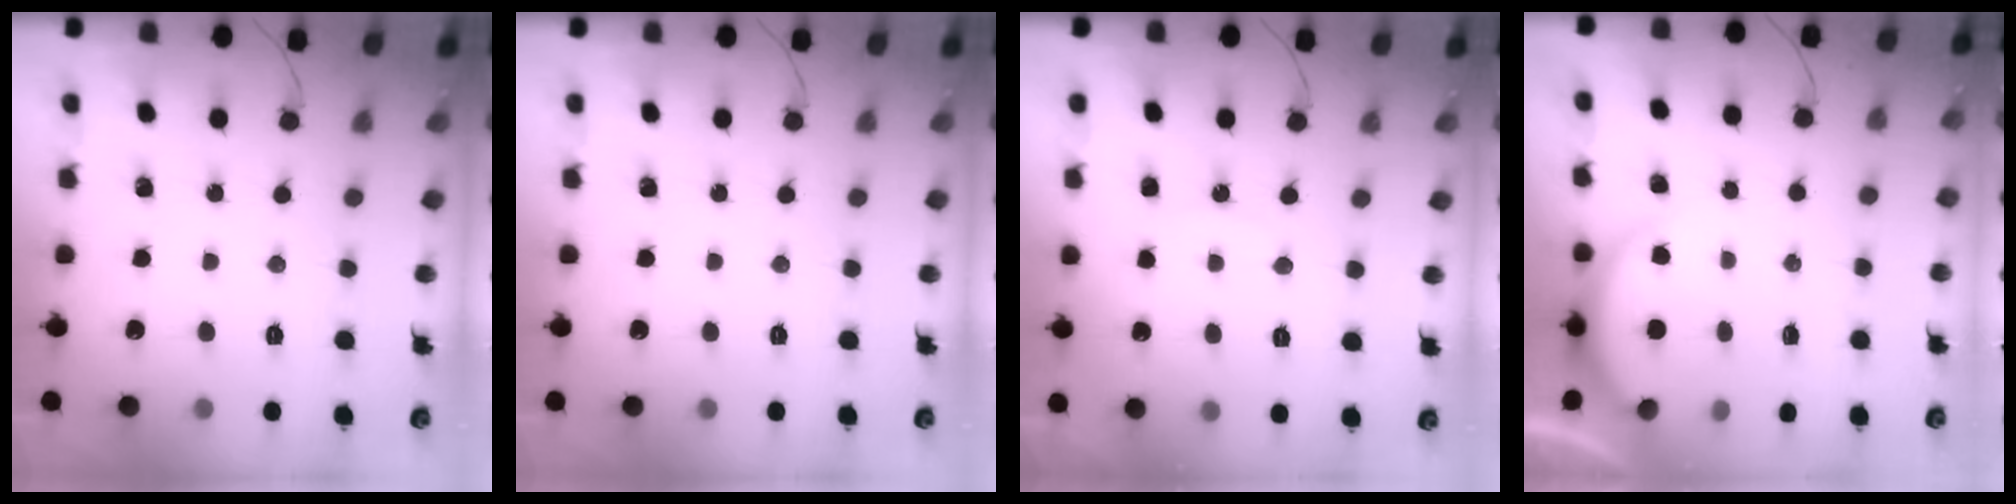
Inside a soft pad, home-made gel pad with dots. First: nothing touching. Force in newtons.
{"total": 0.0}
{"total": 5.9, "press": 5.8, "slide": 0.6}
{"total": 2.5, "press": 2.5, "slide": 0.5}